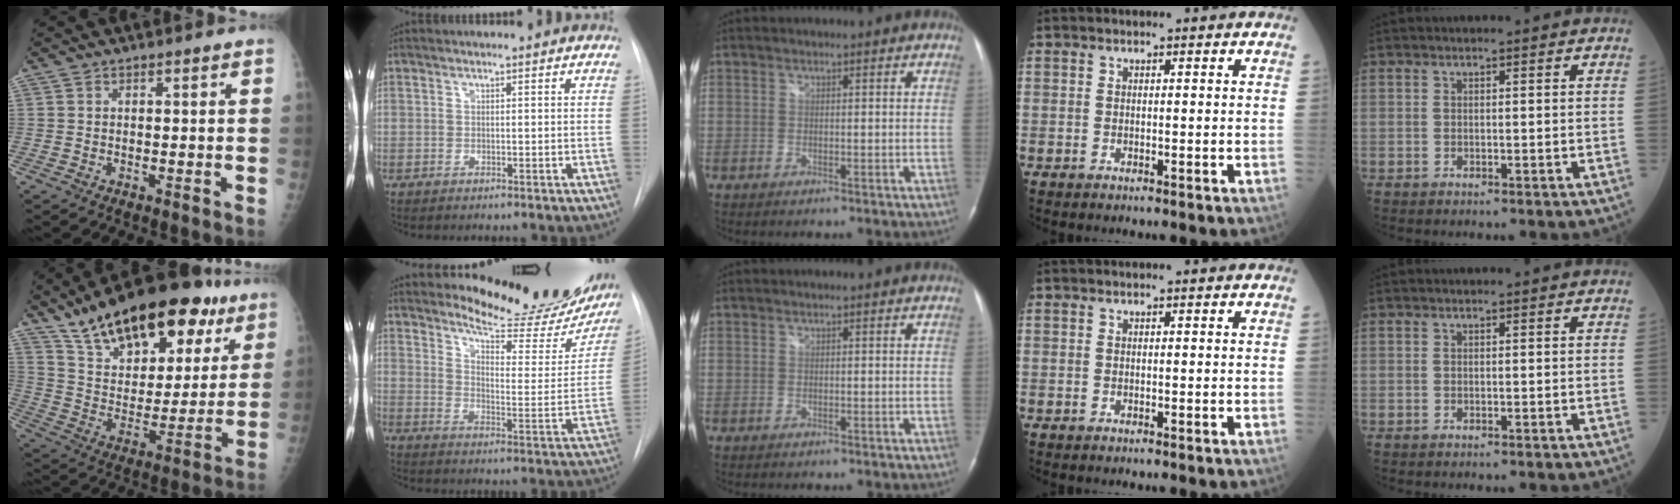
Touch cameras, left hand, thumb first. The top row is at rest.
{"thumb": {"total": 28.4, "force": [17.8, 13.0, 18.0], "torque": [-0.251, -0.032, 0.283]}, "index": {"total": 20.5, "force": [18.6, 4.6, 7.3], "torque": [-0.091, -0.078, 0.232]}}